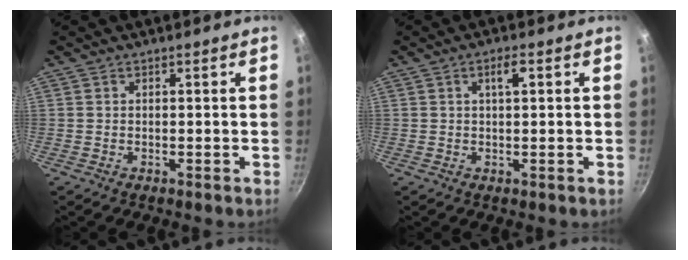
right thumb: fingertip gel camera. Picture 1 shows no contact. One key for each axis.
{"total": 2.9, "fx": 0.8, "fy": 0.7, "fz": 2.7, "tx": -0.051, "ty": 0.004, "tz": 0.013}